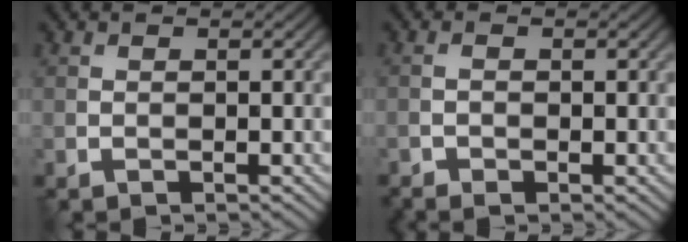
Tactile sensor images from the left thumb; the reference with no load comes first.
{"total": 1.2, "force": [-0.8, 0.6, 0.6], "torque": [-0.015, -0.001, -0.017]}